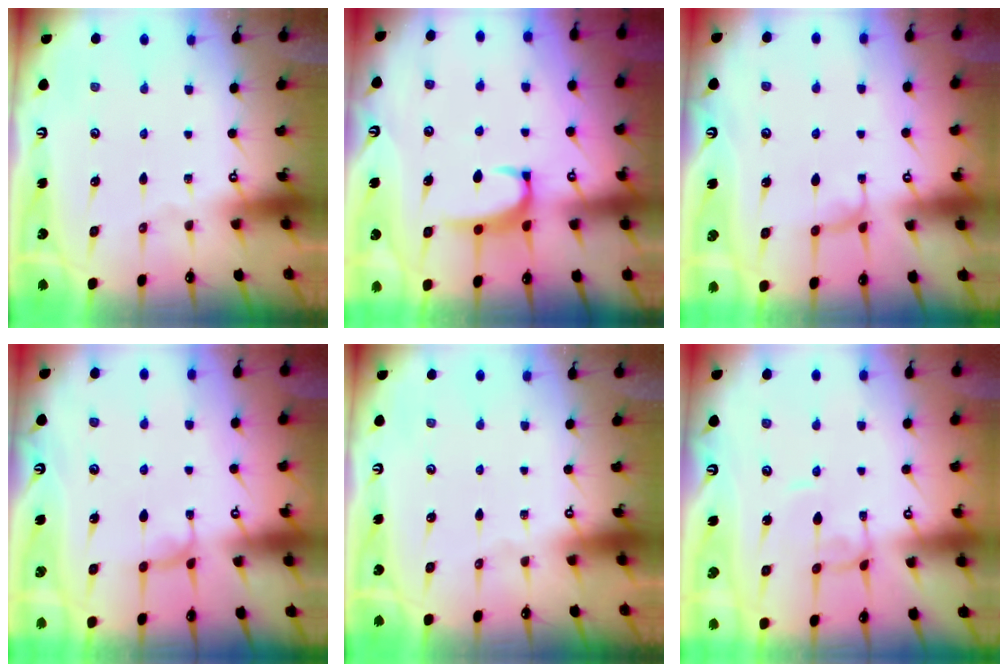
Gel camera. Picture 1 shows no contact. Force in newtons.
{"total": 2.2, "press": 2.1, "slide": 0.6}
{"total": 1.1, "press": 0.9, "slide": 0.6}
{"total": 0.6, "press": 0.3, "slide": 0.5}
{"total": 0.0}
{"total": 2.1, "press": 2.1, "slide": 0.2}